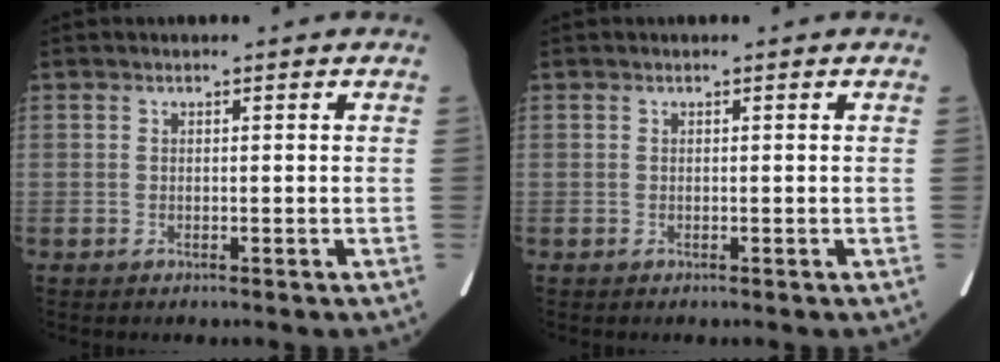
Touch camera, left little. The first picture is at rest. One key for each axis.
{"total": 0.0}